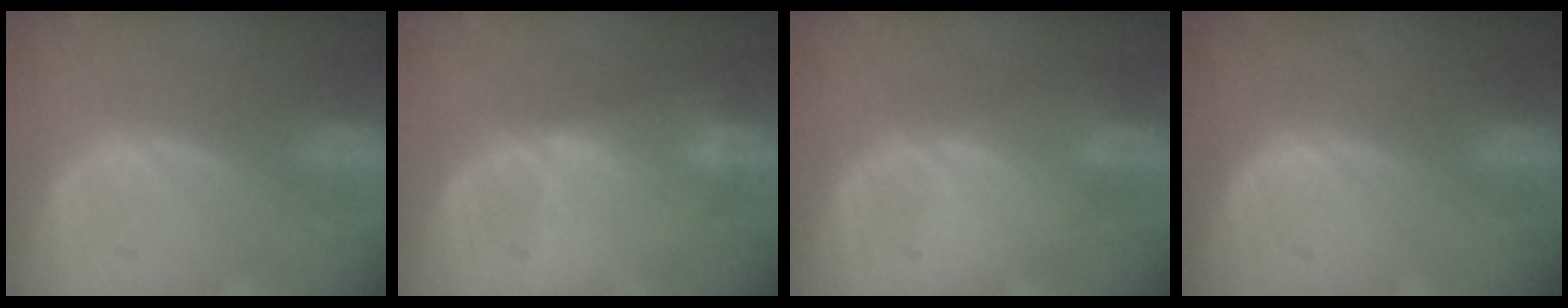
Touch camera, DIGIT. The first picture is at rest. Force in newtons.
{"total": 2.3, "press": 2.1, "slide": 1.0}
{"total": 0.0}
{"total": 0.0}